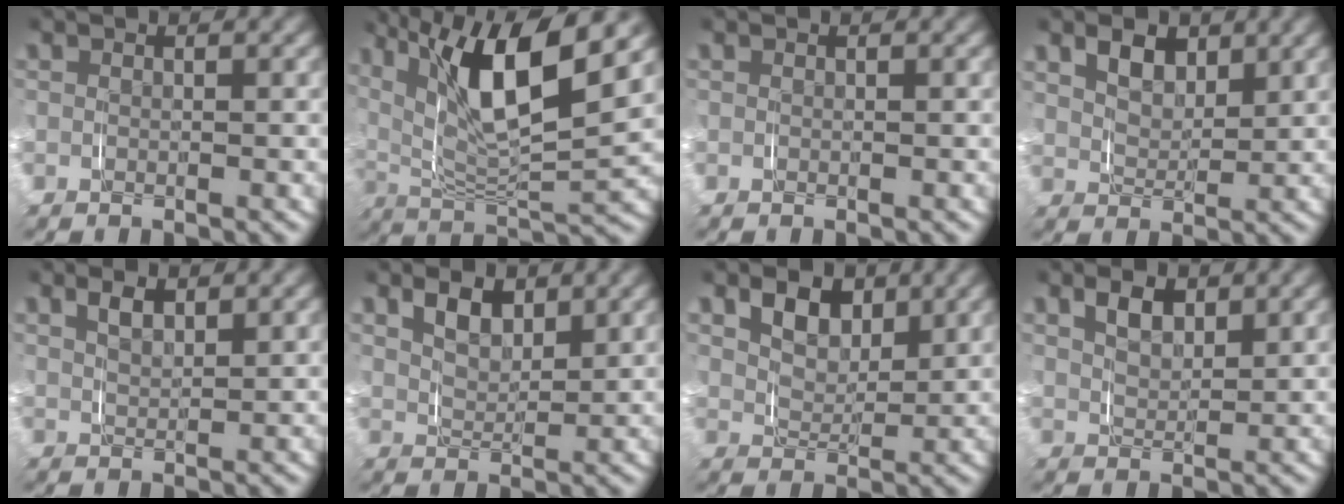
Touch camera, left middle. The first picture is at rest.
{"total": 11.4, "force": [4.8, 4.7, 9.2], "torque": [-0.161, 0.009, 0.075]}
{"total": 0.0}
{"total": 3.7, "force": [2.2, 2.2, 2.0], "torque": [-0.040, -0.004, 0.038]}
{"total": 2.0, "force": [1.4, 0.7, 1.3], "torque": [-0.022, -0.003, 0.031]}
{"total": 3.7, "force": [2.2, 2.2, 2.1], "torque": [-0.040, -0.002, 0.036]}
{"total": 4.6, "force": [2.5, 3.0, 2.4], "torque": [-0.049, -0.001, 0.041]}
{"total": 3.1, "force": [1.8, 1.6, 1.9], "torque": [-0.034, -0.004, 0.035]}